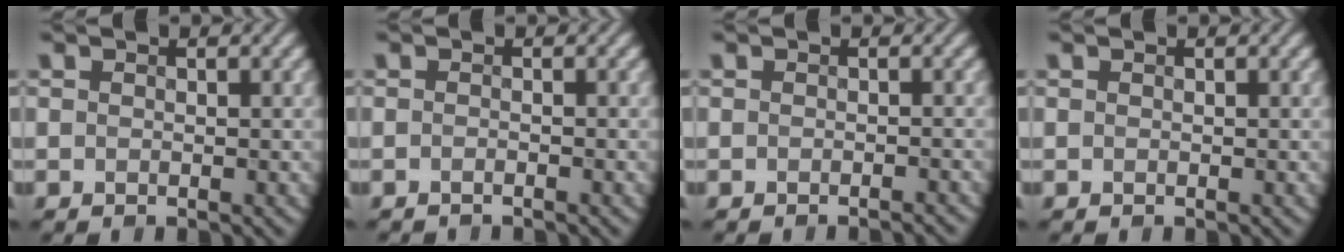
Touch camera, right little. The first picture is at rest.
{"total": 0.8, "force": [-0.8, -0.1, 0.1], "torque": [-0.005, -0.001, -0.014]}
{"total": 1.2, "force": [-1.2, 0.0, 0.2], "torque": [0.001, 0.001, -0.014]}
{"total": 0.0}